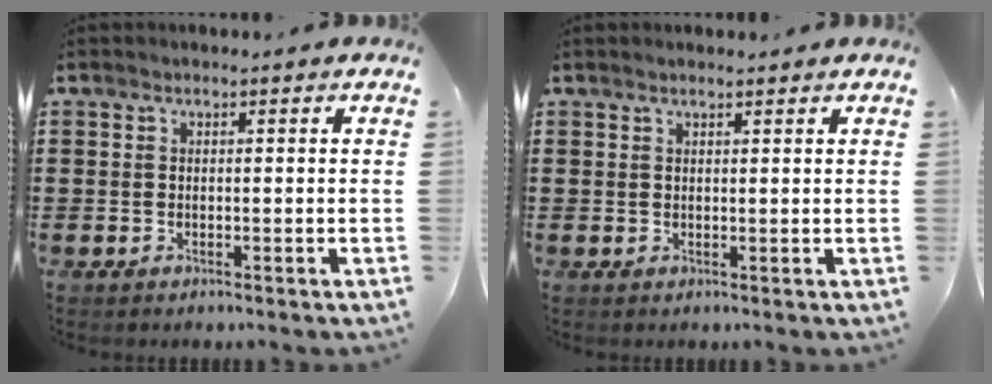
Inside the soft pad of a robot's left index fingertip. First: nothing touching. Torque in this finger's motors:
{"motor_torque": [2.14, 0.00, 0.31, 0.07]}